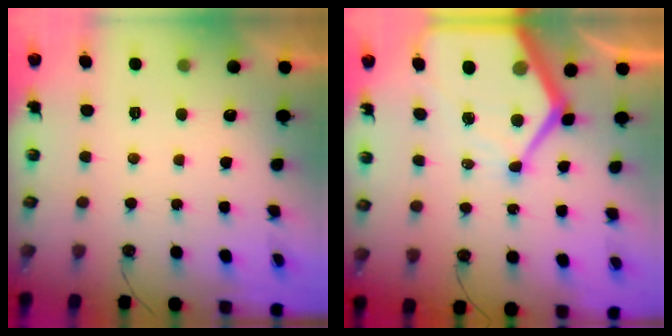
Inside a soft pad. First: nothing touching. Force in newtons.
{"total": 19.4, "press": 19.3, "slide": 2.0}